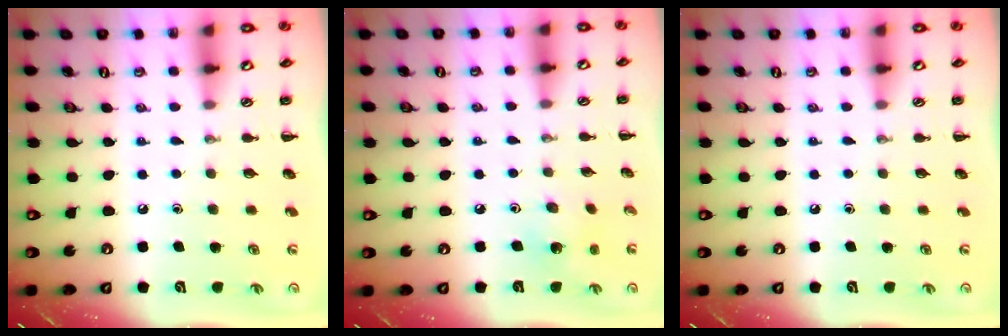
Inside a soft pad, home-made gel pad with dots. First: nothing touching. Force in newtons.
{"total": 2.6, "press": 2.6, "slide": 0.5}
{"total": 0.0}